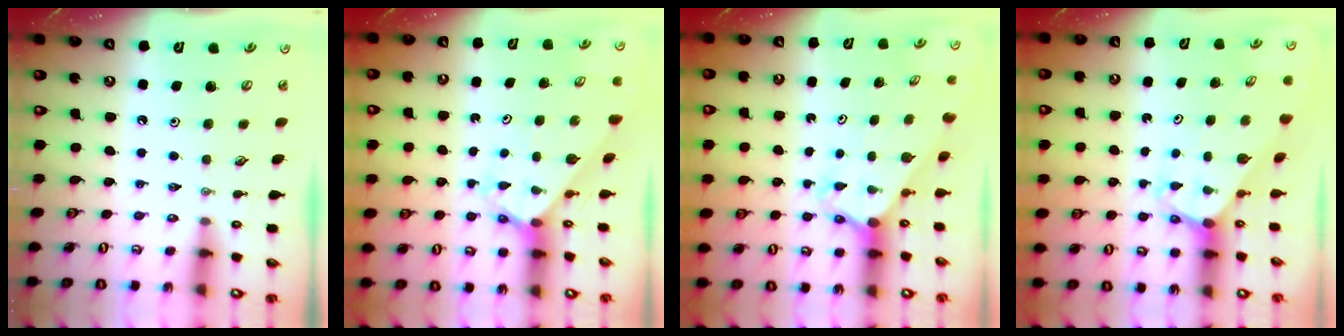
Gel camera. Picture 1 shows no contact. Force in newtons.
{"total": 2.1, "press": 2.1, "slide": 0.1}
{"total": 2.5, "press": 2.5, "slide": 0.2}
{"total": 3.1, "press": 3.1, "slide": 0.2}